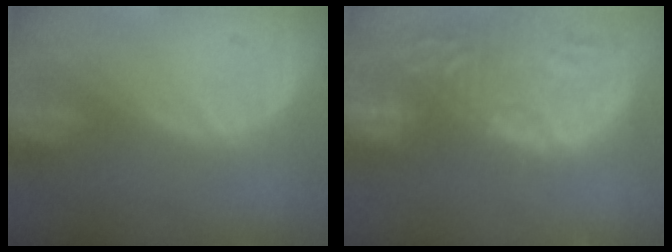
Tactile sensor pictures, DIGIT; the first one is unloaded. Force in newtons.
{"total": 14.6, "press": 12.6, "slide": 7.4}